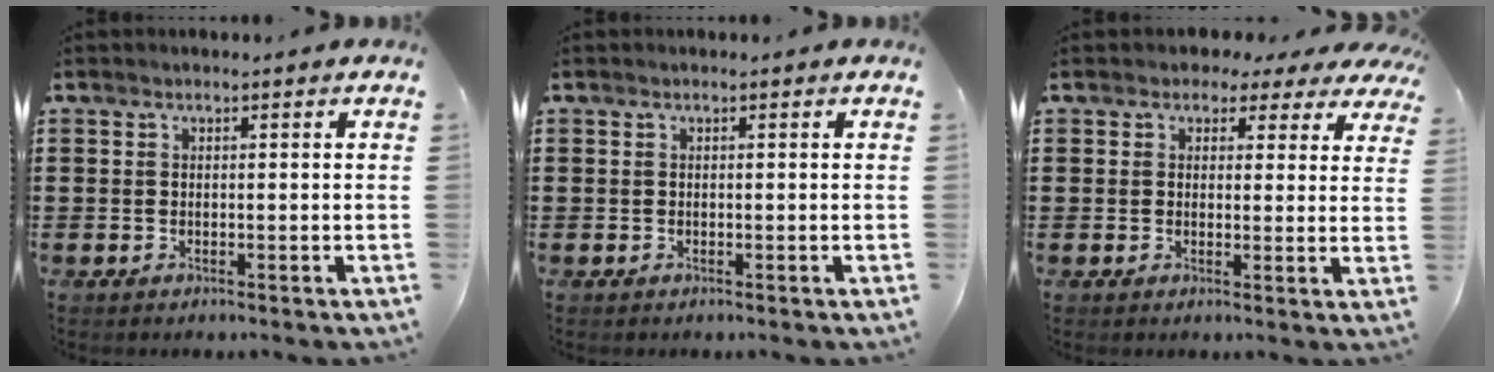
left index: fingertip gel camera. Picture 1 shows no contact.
{"total": 0.0}
{"total": 2.4, "force": [1.8, 1.6, 0.6], "torque": [-0.016, 0.000, 0.029]}